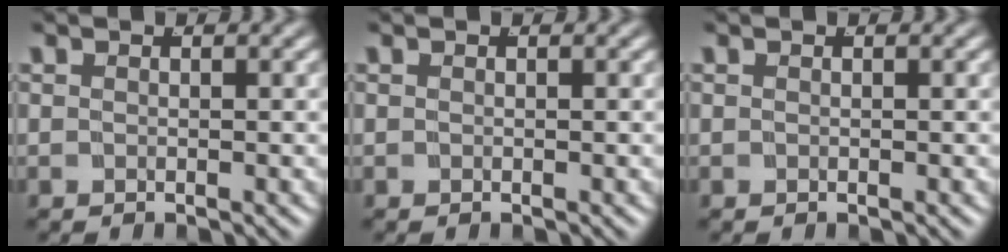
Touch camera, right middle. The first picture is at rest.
{"total": 0.0}
{"total": 0.0}